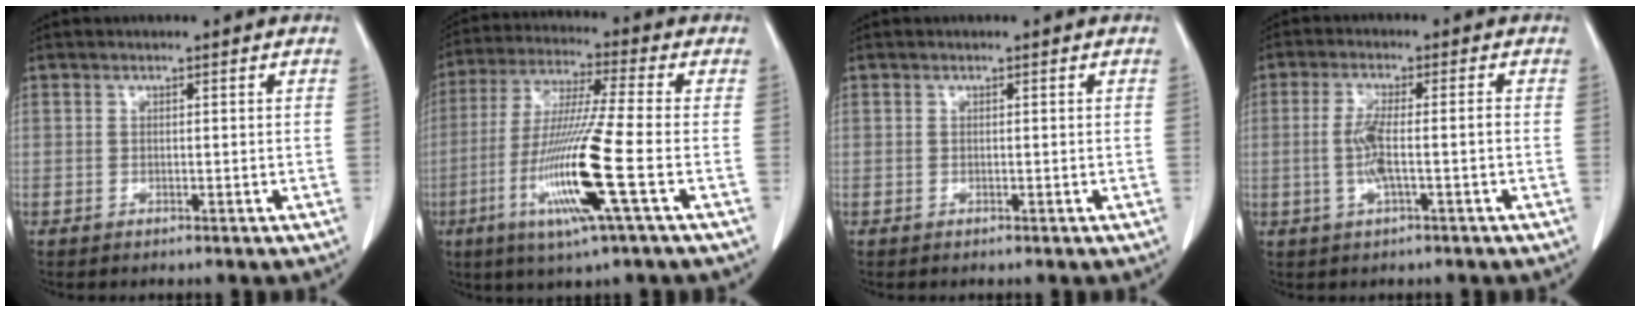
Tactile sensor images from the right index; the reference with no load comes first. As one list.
[{"total": 14.9, "force": [-4.8, -0.9, 14.1], "torque": [-0.291, -0.024, -0.096]}, {"total": 0.0}, {"total": 5.1, "force": [-1.1, 0.3, 5.0], "torque": [-0.107, 0.003, -0.018]}]